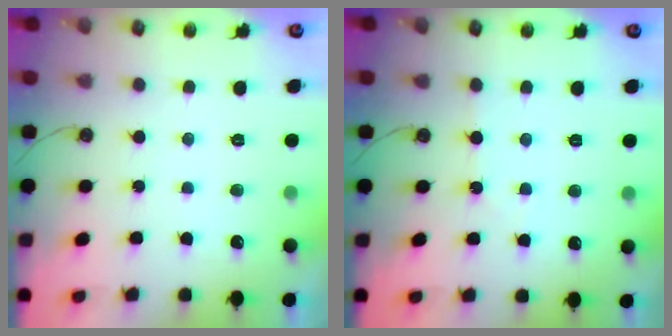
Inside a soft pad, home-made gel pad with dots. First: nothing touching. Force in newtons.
{"total": 2.9, "press": 2.8, "slide": 0.5}